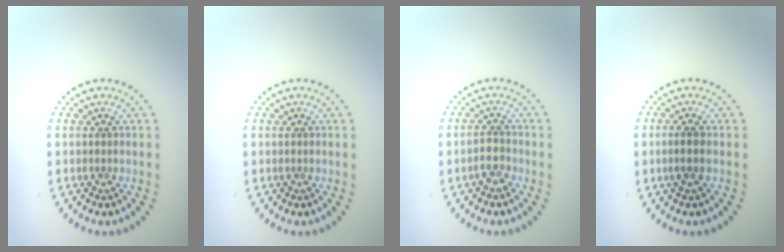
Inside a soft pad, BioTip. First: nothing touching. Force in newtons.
{"total": 0.0}
{"total": 1.6, "press": 1.4, "slide": 0.9}
{"total": 1.6, "press": 1.3, "slide": 0.9}